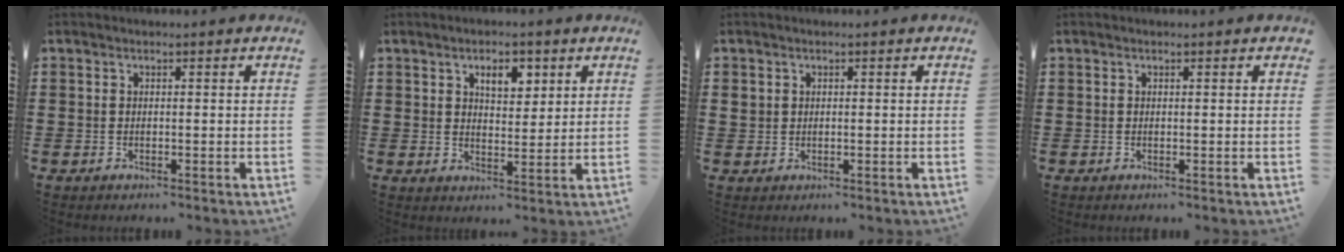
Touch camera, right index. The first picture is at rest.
{"total": 4.5, "force": [2.4, 2.4, 3.1], "torque": [-0.045, 0.001, 0.035]}
{"total": 1.0, "force": [0.4, 0.9, 0.2], "torque": [-0.006, 0.006, 0.006]}
{"total": 0.0}